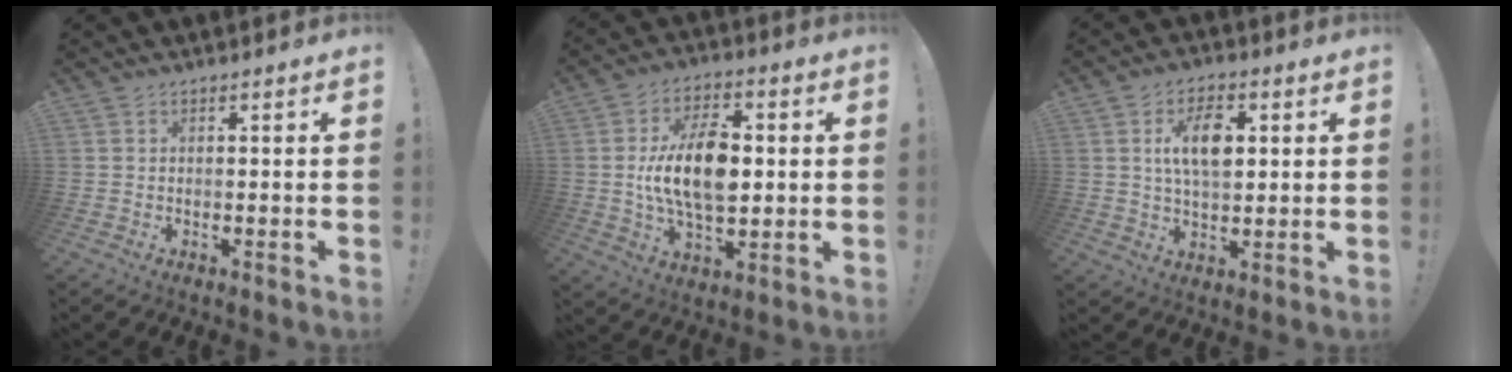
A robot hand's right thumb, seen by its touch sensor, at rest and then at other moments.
{"total": 16.9, "force": [0.6, 10.1, 13.6], "torque": [-0.236, 0.008, 0.011]}
{"total": 11.0, "force": [2.5, 6.5, 8.6], "torque": [-0.126, 0.007, 0.043]}